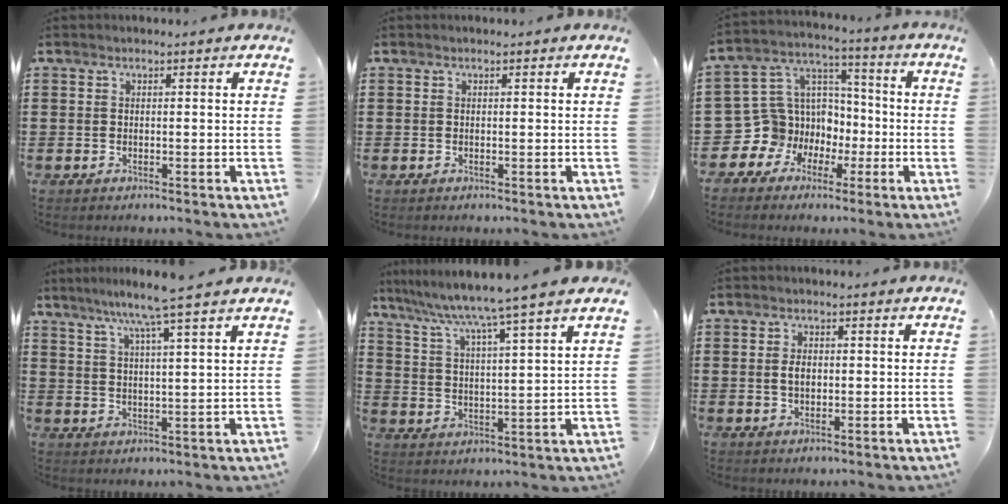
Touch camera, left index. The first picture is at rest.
{"total": 0.0}
{"total": 11.0, "force": [-3.1, 10.4, 1.9], "torque": [-0.094, 0.000, -0.046]}
{"total": 6.8, "force": [5.4, -1.1, 4.0], "torque": [-0.095, -0.020, 0.092]}
{"total": 6.3, "force": [5.3, -1.5, 3.0], "torque": [-0.082, -0.045, 0.081]}
{"total": 2.4, "force": [0.2, 1.4, 1.9], "torque": [-0.041, 0.005, 0.003]}